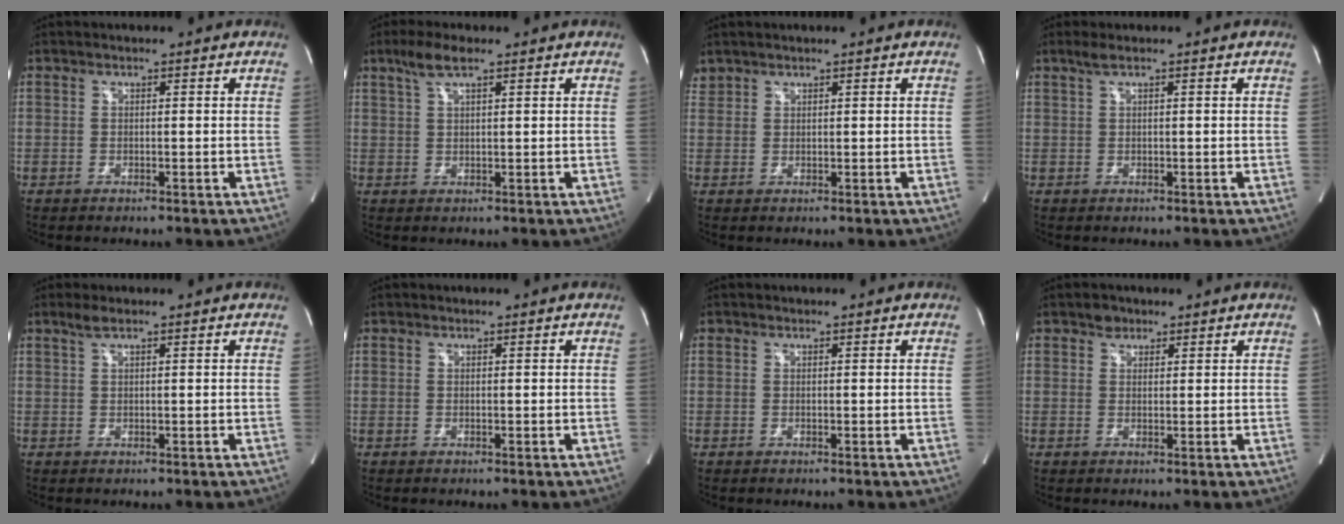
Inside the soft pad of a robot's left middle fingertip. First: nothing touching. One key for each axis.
{"total": 4.0, "fx": 2.6, "fy": 0.7, "fz": 2.9, "tx": -0.069, "ty": 0.013, "tz": 0.054}
{"total": 1.5, "fx": 1.4, "fy": 0.5, "fz": -0.1, "tx": 0.000, "ty": 0.012, "tz": 0.029}
{"total": 1.3, "fx": 0.9, "fy": -0.1, "fz": 1.0, "tx": -0.031, "ty": 0.013, "tz": 0.020}
{"total": 1.7, "fx": 1.2, "fy": 0.1, "fz": 1.1, "tx": -0.032, "ty": 0.007, "tz": 0.027}
{"total": 0.0}
{"total": 0.0}
{"total": 1.8, "fx": 1.2, "fy": 1.3, "fz": 0.3, "tx": -0.004, "ty": 0.001, "tz": 0.017}